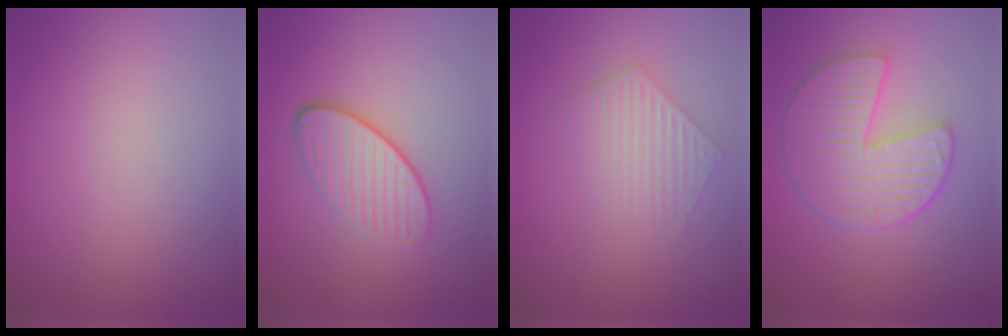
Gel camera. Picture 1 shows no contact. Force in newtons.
{"total": 4.1, "press": 3.0, "slide": 2.7}
{"total": 2.9, "press": 2.9, "slide": 0.5}
{"total": 6.0, "press": 4.8, "slide": 3.6}